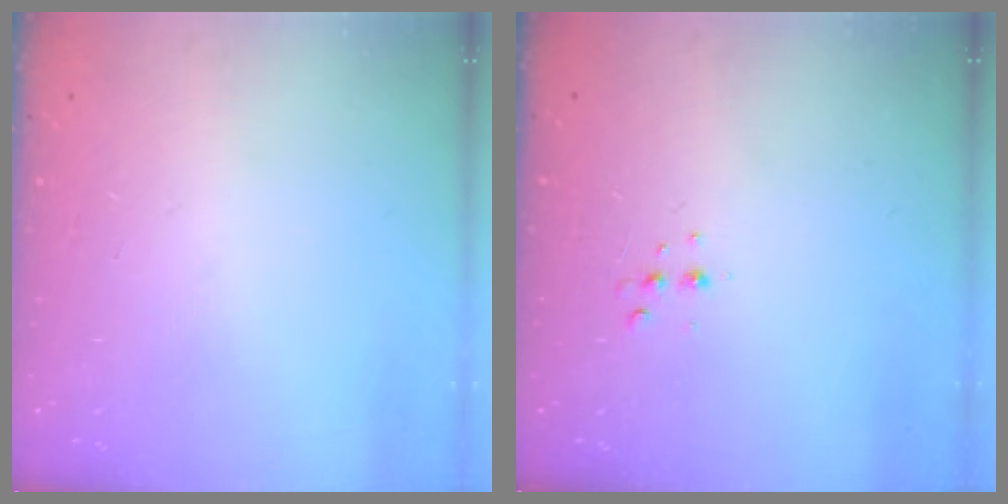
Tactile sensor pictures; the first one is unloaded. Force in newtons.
{"total": 3.5, "press": 3.4, "slide": 0.5}